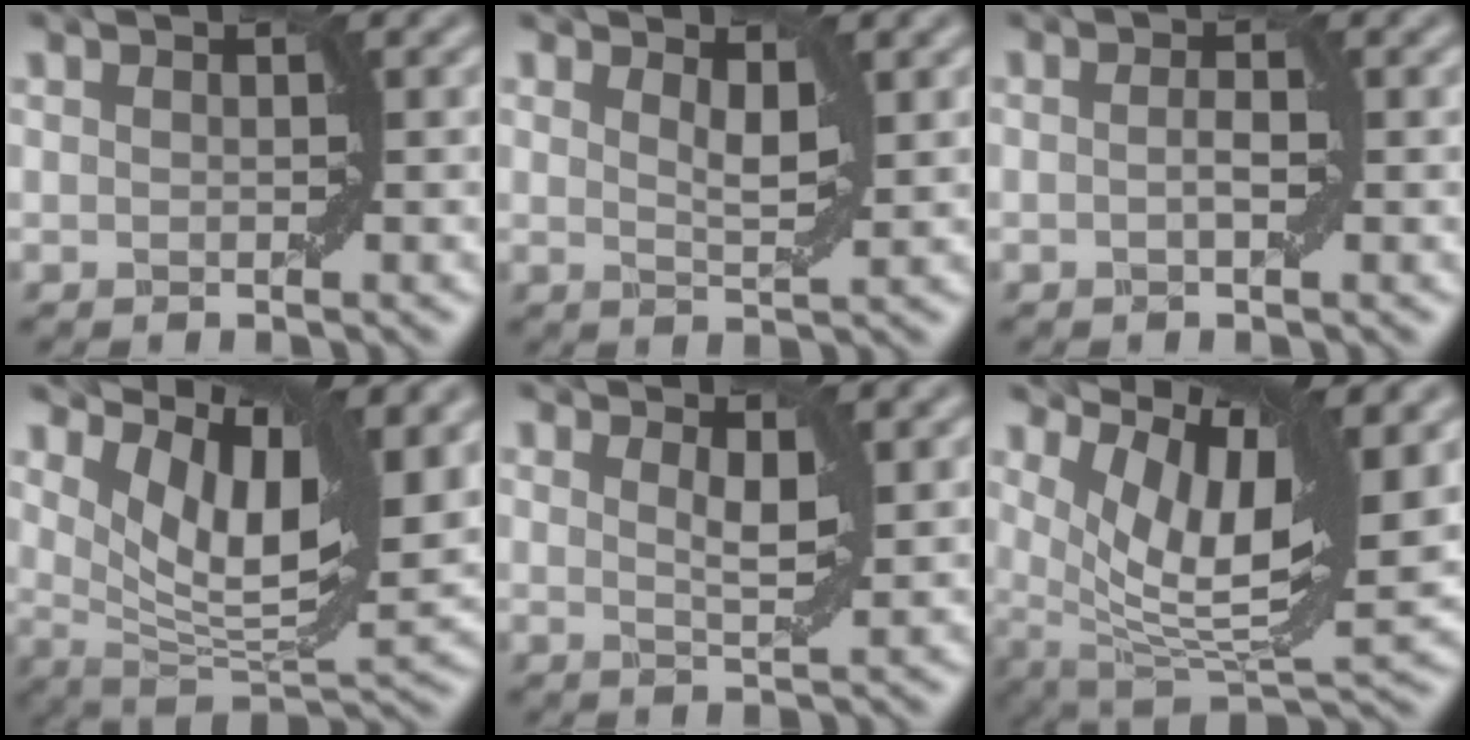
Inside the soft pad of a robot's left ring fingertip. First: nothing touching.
{"total": 1.6, "force": [0.8, 0.5, 1.3], "torque": [-0.025, 0.001, 0.020]}
{"total": 1.0, "force": [-0.7, 0.0, 0.7], "torque": [-0.014, 0.004, -0.007]}
{"total": 9.4, "force": [4.5, 3.4, 7.6], "torque": [-0.138, 0.007, 0.089]}
{"total": 1.6, "force": [0.5, 0.4, 1.4], "torque": [-0.028, 0.000, 0.016]}
{"total": 9.5, "force": [4.9, 2.9, 7.7], "torque": [-0.147, 0.007, 0.098]}